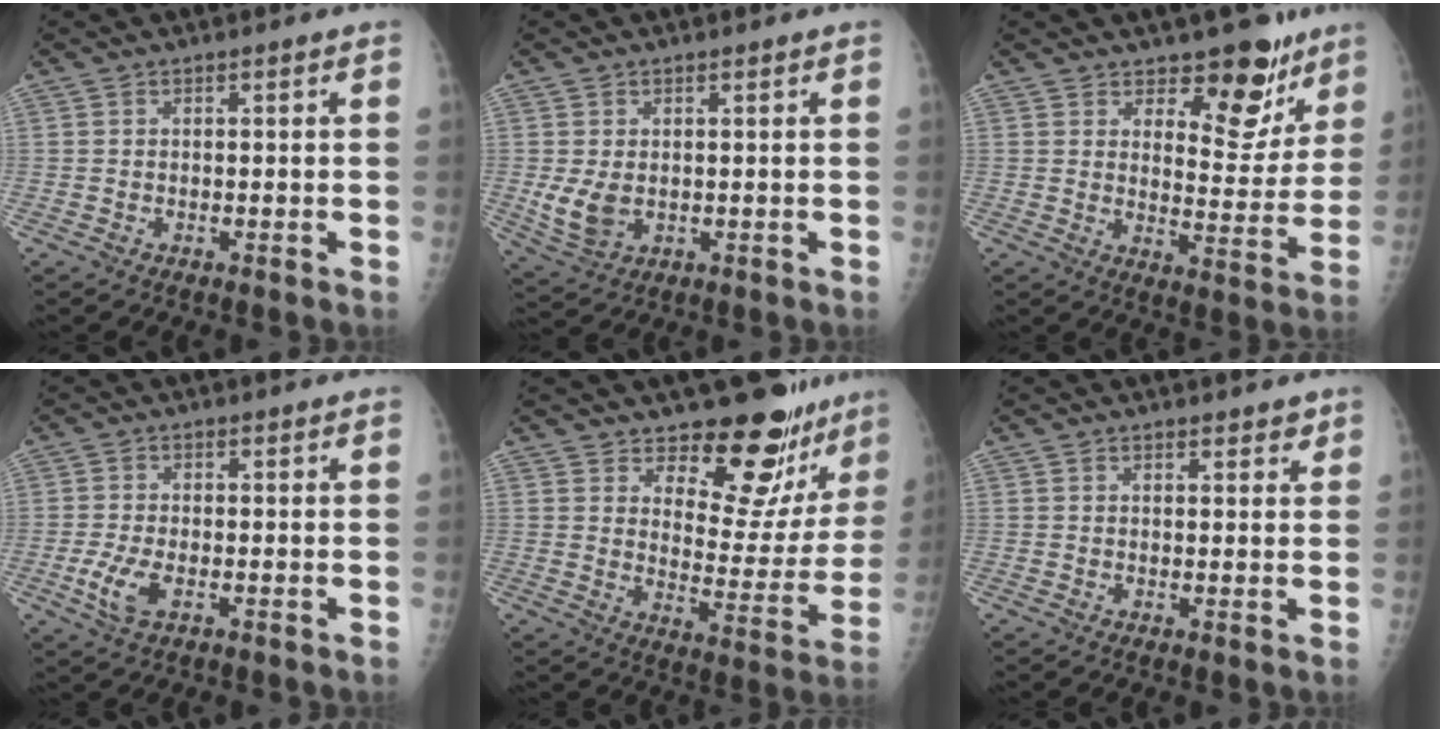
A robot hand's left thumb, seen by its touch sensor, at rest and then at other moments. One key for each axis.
{"total": 5.5, "fx": -0.1, "fy": 3.8, "fz": 4.0, "tx": -0.074, "ty": -0.014, "tz": 0.010}
{"total": 11.1, "fx": 8.1, "fy": 5.5, "fz": 5.3, "tx": -0.019, "ty": -0.057, "tz": 0.120}
{"total": 5.0, "fx": -1.5, "fy": 2.5, "fz": 4.1, "tx": -0.097, "ty": -0.005, "tz": -0.027}
{"total": 17.3, "fx": 15.0, "fy": 6.5, "fz": 5.9, "tx": -0.011, "ty": -0.123, "tz": 0.189}
{"total": 2.3, "fx": 1.8, "fy": 1.1, "fz": 0.8, "tx": 0.007, "ty": -0.009, "tz": 0.019}